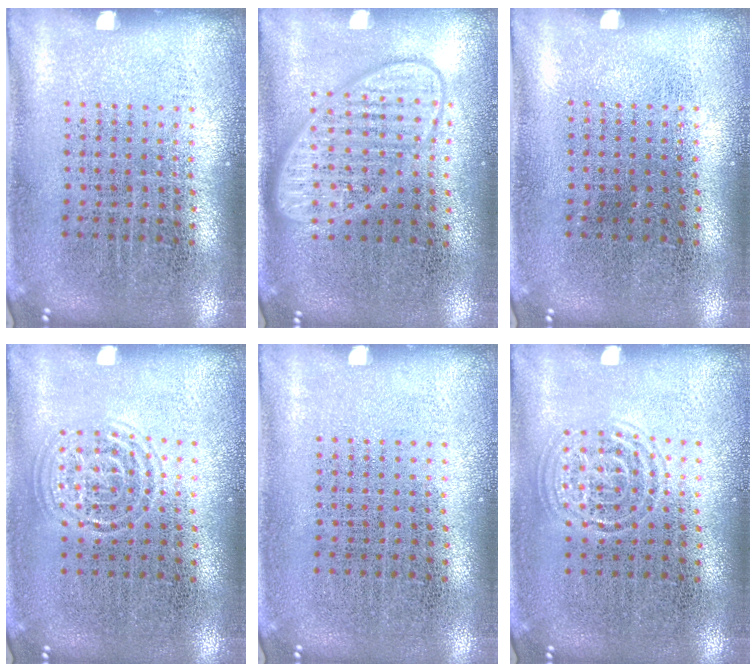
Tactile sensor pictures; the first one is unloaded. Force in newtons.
{"total": 2.6, "press": 2.6, "slide": 0.4}
{"total": 0.0}
{"total": 1.0, "press": 1.0, "slide": 0.1}
{"total": 0.0}
{"total": 1.0, "press": 1.0, "slide": 0.1}